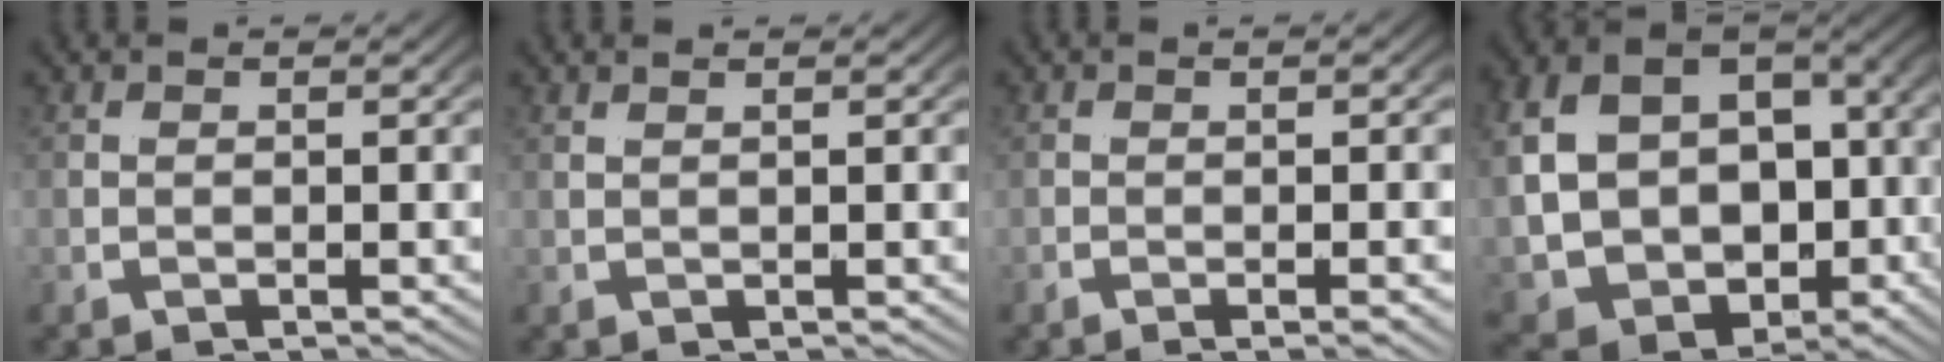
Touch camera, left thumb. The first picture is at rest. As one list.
[{"total": 0.6, "force": [0.2, -0.1, 0.6], "torque": [0.002, 0.004, 0.007]}, {"total": 2.9, "force": [-1.0, -1.9, 2.0], "torque": [-0.032, 0.013, -0.023]}, {"total": 14.9, "force": [-0.6, 11.8, 9.0], "torque": [-0.178, -0.025, -0.008]}]